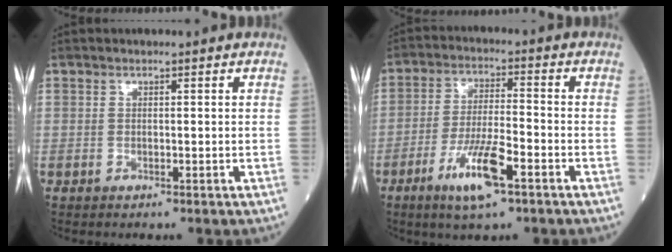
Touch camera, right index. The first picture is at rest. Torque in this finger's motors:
{"motor_torque": [1.51, -0.64, 0.53, 0.17]}